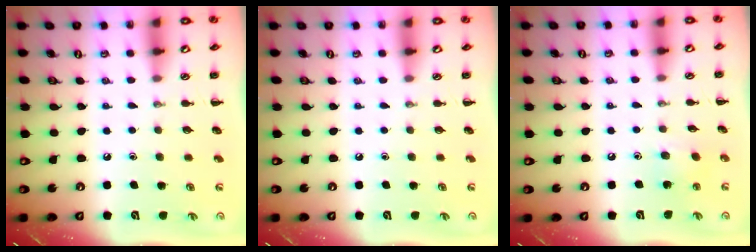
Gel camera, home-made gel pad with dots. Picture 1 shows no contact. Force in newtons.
{"total": 0.0}
{"total": 5.2, "press": 5.1, "slide": 0.9}